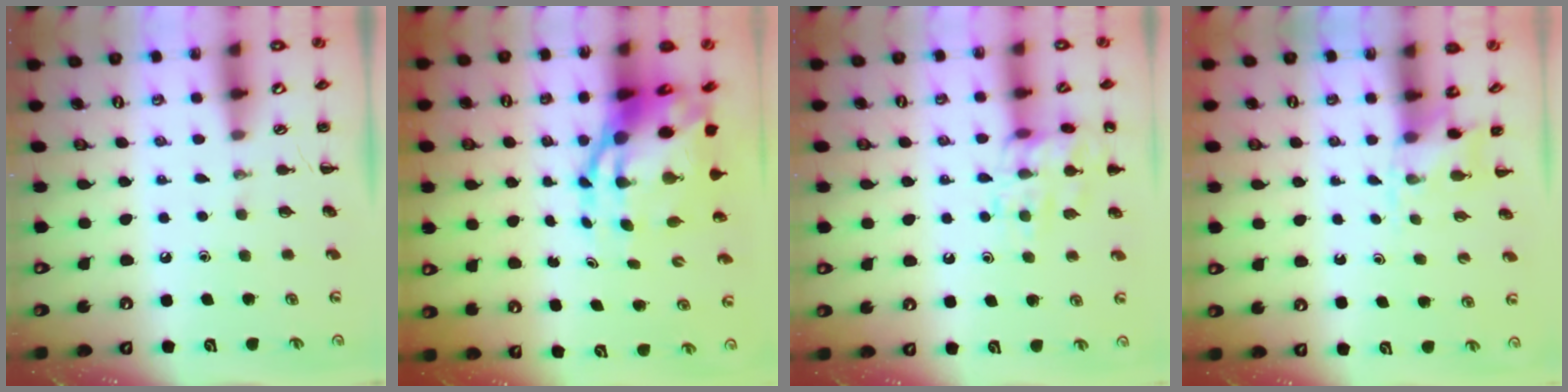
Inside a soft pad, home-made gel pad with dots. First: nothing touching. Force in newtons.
{"total": 11.2, "press": 10.8, "slide": 3.0}
{"total": 14.2, "press": 14.0, "slide": 2.1}
{"total": 2.9, "press": 2.7, "slide": 1.2}